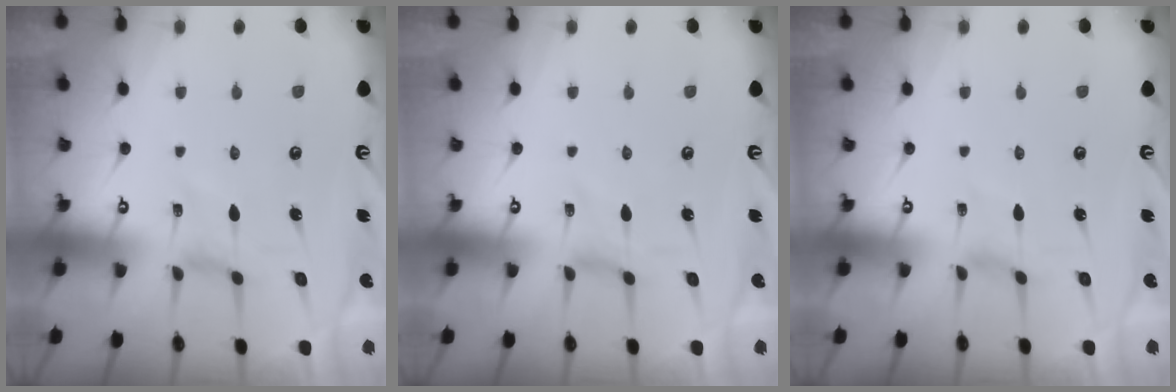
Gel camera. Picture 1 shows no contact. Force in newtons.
{"total": 0.0}
{"total": 0.8, "press": 0.8, "slide": 0.2}